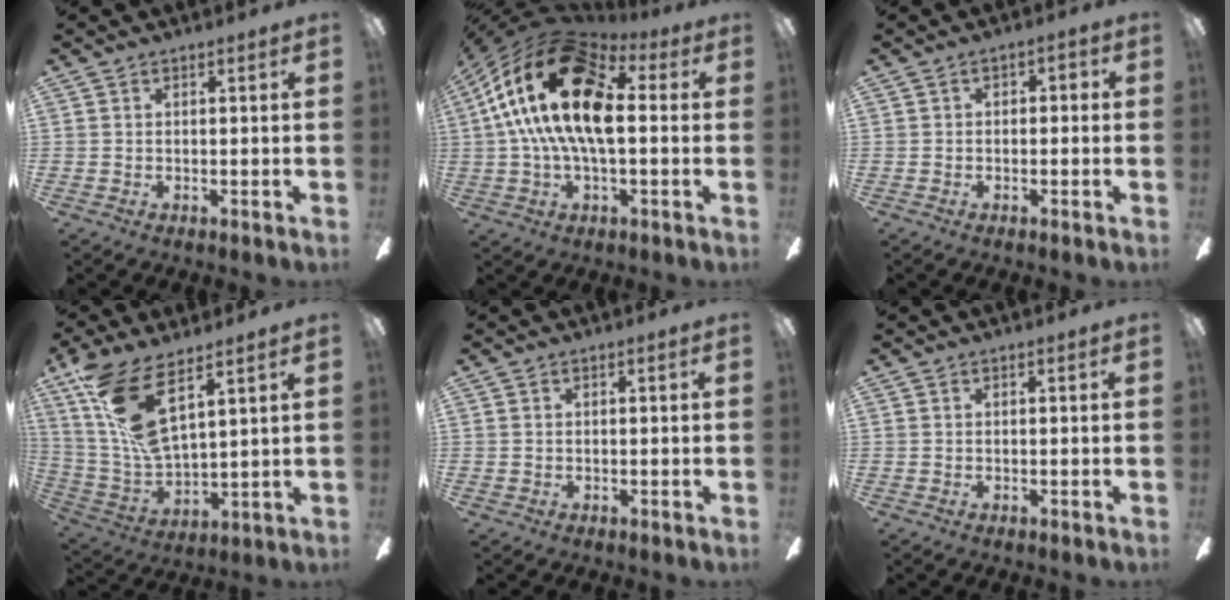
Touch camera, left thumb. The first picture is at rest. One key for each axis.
{"total": 22.9, "fx": 4.7, "fy": 12.2, "fz": 18.8, "tx": -0.378, "ty": -0.007, "tz": 0.077}
{"total": 2.1, "fx": -1.2, "fy": 1.5, "fz": 0.8, "tx": -0.013, "ty": 0.011, "tz": -0.024}
{"total": 16.1, "fx": 9.3, "fy": 5.4, "fz": 12.0, "tx": -0.267, "ty": -0.041, "tz": 0.167}
{"total": 0.8, "fx": 0.1, "fy": 0.7, "fz": 0.2, "tx": -0.003, "ty": 0.005, "tz": 0.000}
{"total": 0.0}